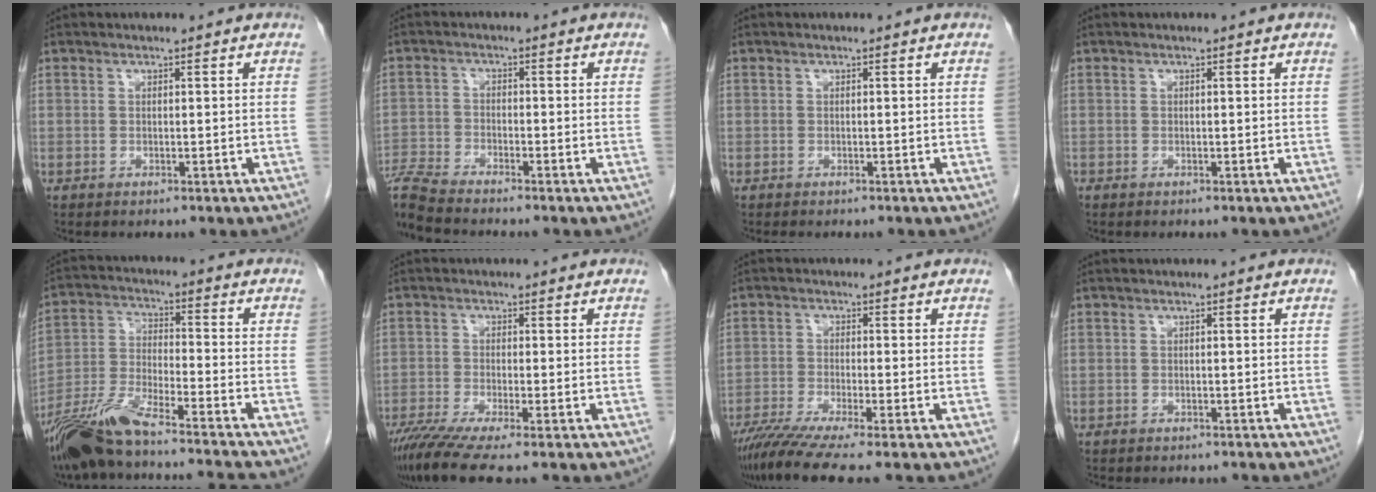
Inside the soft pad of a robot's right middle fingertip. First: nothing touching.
{"total": 7.6, "force": [-7.2, -0.9, 2.1], "torque": [-0.046, -0.013, -0.135]}
{"total": 1.4, "force": [-1.2, 0.4, 0.6], "torque": [-0.014, -0.005, -0.015]}
{"total": 0.0}
{"total": 14.5, "force": [-12.5, -0.6, 7.3], "torque": [-0.151, -0.014, -0.229]}
{"total": 7.6, "force": [-5.8, -0.4, 5.0], "torque": [-0.088, -0.024, -0.101]}
{"total": 8.3, "force": [-6.5, -0.8, 5.1], "torque": [-0.088, -0.026, -0.111]}
{"total": 4.8, "force": [-4.2, 1.3, 1.8], "torque": [-0.026, -0.007, -0.051]}